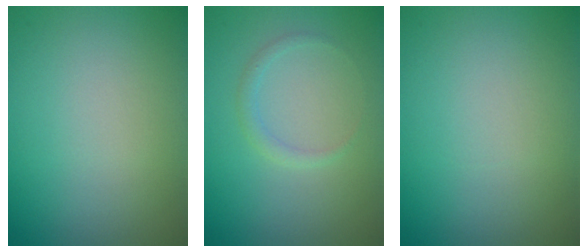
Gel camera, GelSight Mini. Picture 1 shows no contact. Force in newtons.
{"total": 1.0, "press": 1.0, "slide": 0.1}
{"total": 0.0}